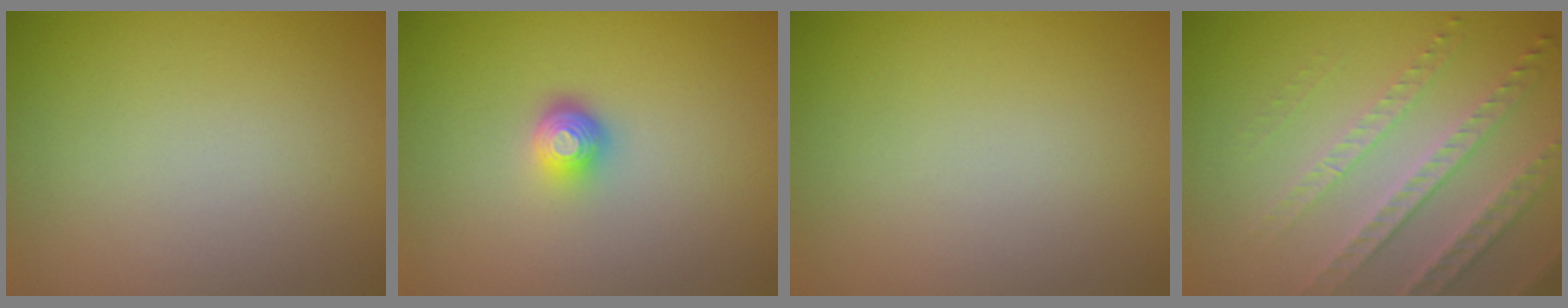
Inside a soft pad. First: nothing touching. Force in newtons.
{"total": 2.2, "press": 1.5, "slide": 1.6}
{"total": 0.0}
{"total": 3.8, "press": 3.4, "slide": 1.5}